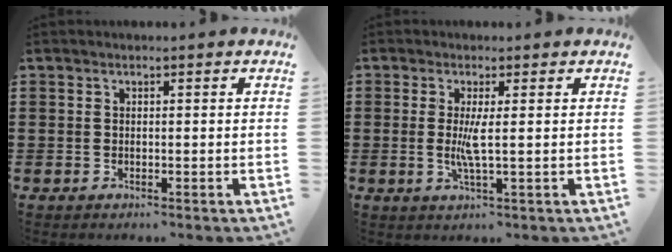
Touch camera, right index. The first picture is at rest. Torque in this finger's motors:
{"motor_torque": [2.14, 0.00, 0.09, 0.03]}